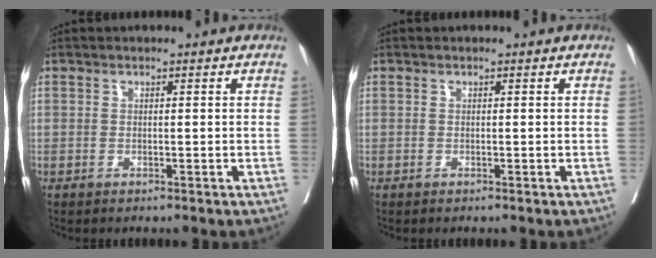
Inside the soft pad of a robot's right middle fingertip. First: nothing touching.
{"total": 0.0}